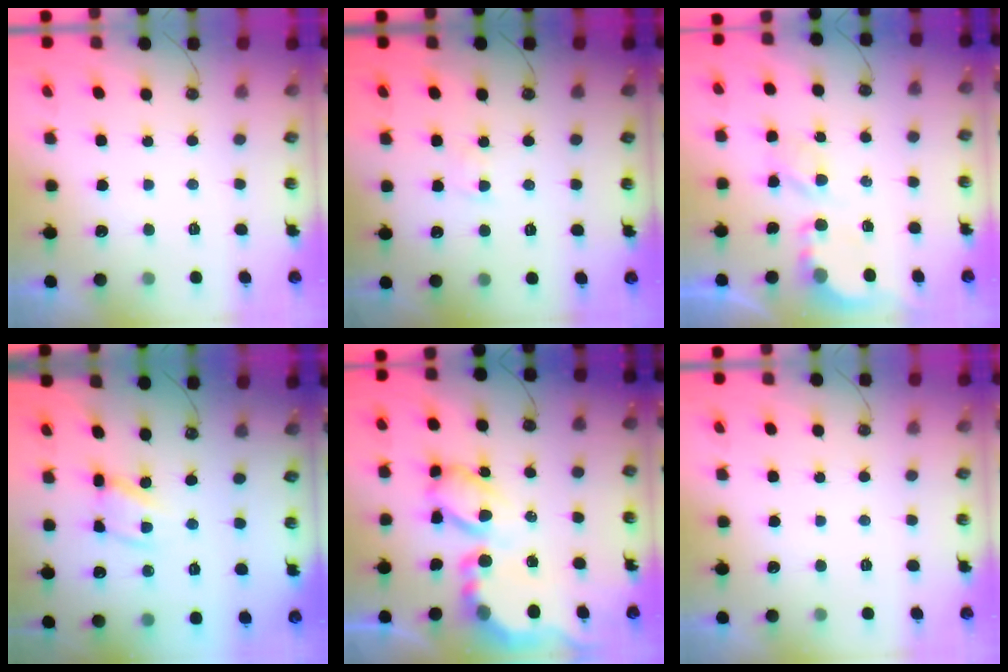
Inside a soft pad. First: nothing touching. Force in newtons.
{"total": 1.7, "press": 1.6, "slide": 0.3}
{"total": 5.9, "press": 5.9, "slide": 0.6}
{"total": 10.3, "press": 10.2, "slide": 0.8}
{"total": 14.3, "press": 14.3, "slide": 1.3}
{"total": 0.0}